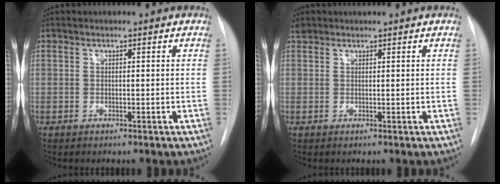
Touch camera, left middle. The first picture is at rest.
{"total": 1.2, "force": [1.1, 0.4, 0.0], "torque": [-0.006, 0.015, 0.023]}